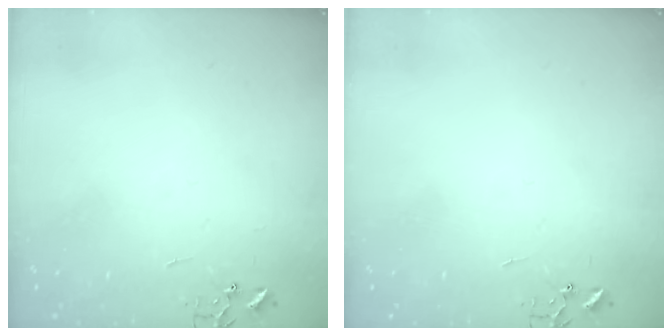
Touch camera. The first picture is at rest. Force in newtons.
{"total": 0.0}